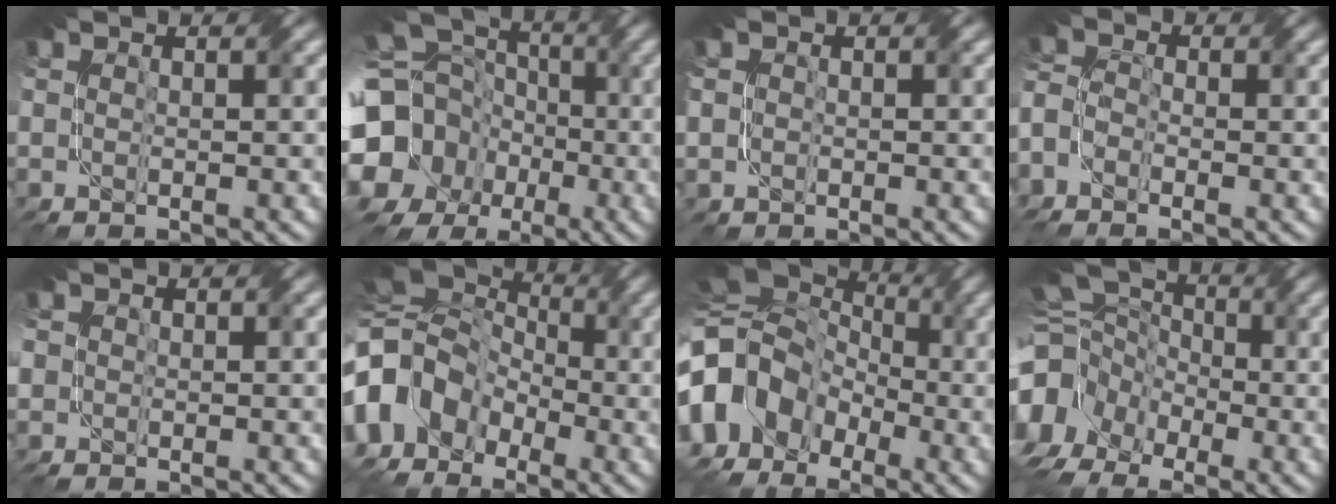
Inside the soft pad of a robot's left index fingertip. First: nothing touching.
{"total": 21.0, "force": [-3.2, 19.4, 7.2], "torque": [-0.201, -0.003, -0.110]}
{"total": 1.0, "force": [0.2, 0.8, -0.7], "torque": [0.013, -0.002, 0.004]}
{"total": 4.0, "force": [-2.6, 2.5, 1.7], "torque": [-0.047, -0.004, -0.051]}
{"total": 2.6, "force": [-0.3, 2.2, 1.3], "torque": [-0.032, -0.002, -0.002]}
{"total": 13.4, "force": [-3.4, 11.1, 6.6], "torque": [-0.139, 0.008, -0.083]}
{"total": 14.8, "force": [-4.0, 12.4, 7.1], "torque": [-0.141, 0.007, -0.095]}
{"total": 14.1, "force": [-6.4, 11.1, 5.9], "torque": [-0.161, -0.016, -0.112]}